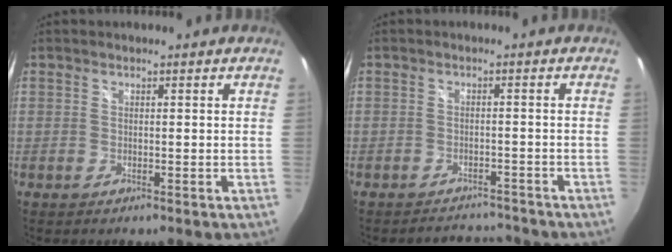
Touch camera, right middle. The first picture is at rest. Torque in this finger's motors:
{"motor_torque": [-0.06, -0.44, -0.15, -0.06]}